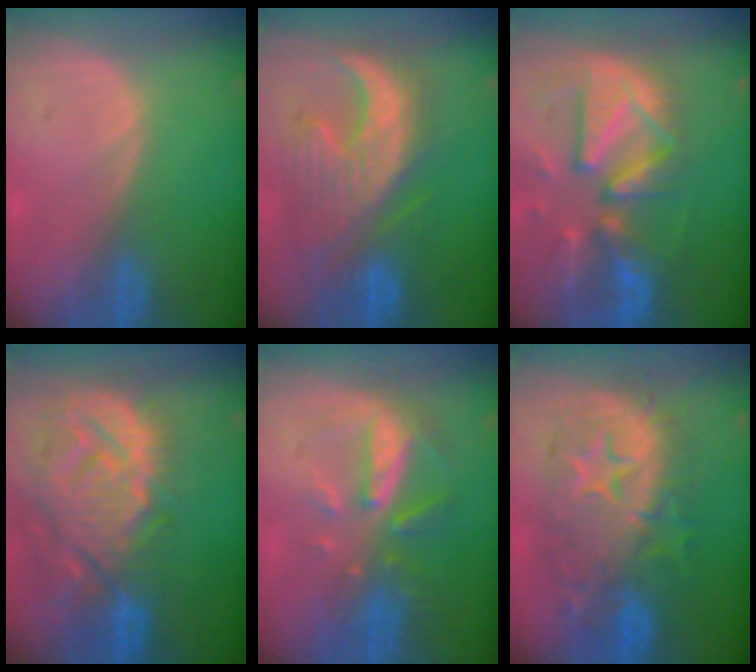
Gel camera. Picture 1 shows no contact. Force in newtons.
{"total": 11.3, "press": 10.8, "slide": 3.3}
{"total": 12.8, "press": 11.1, "slide": 6.3}
{"total": 14.3, "press": 12.3, "slide": 7.4}
{"total": 8.0, "press": 7.2, "slide": 3.3}
{"total": 12.3, "press": 12.2, "slide": 1.1}